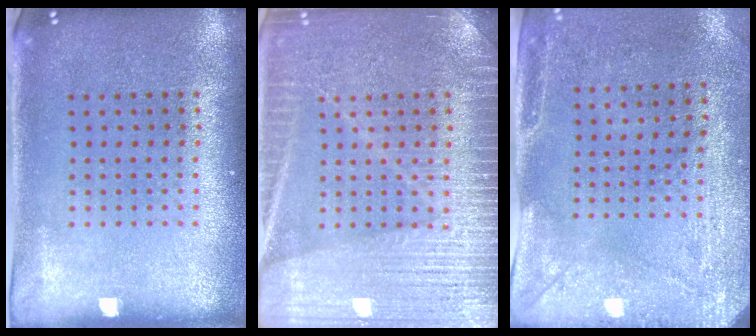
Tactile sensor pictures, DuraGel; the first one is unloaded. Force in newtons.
{"total": 5.6, "press": 5.5, "slide": 0.9}
{"total": 2.9, "press": 2.3, "slide": 1.8}